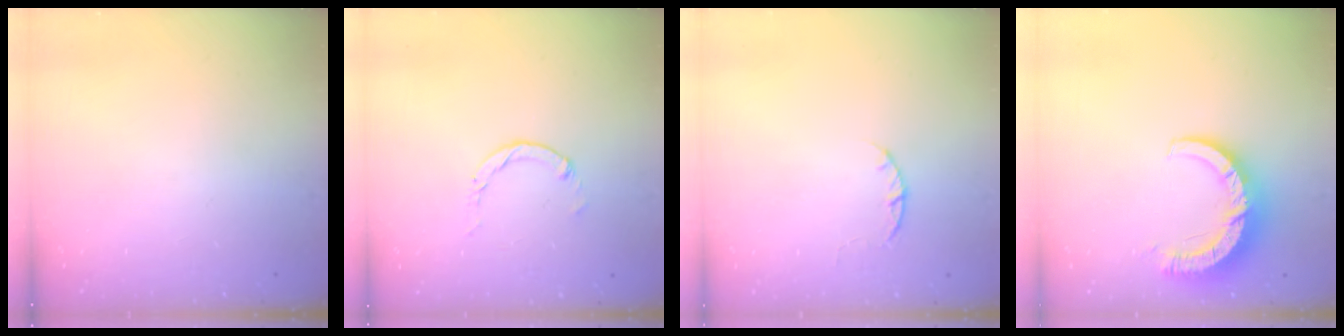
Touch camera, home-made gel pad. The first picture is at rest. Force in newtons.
{"total": 1.1, "press": 1.1, "slide": 0.2}
{"total": 2.5, "press": 2.4, "slide": 0.4}
{"total": 9.0, "press": 9.0, "slide": 0.9}